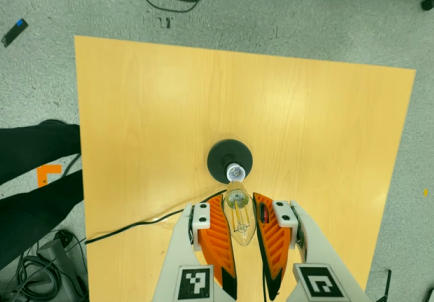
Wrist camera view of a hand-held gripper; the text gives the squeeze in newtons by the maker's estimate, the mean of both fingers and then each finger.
{"total": 21.2, "left": 25.5, "right": 16.8}